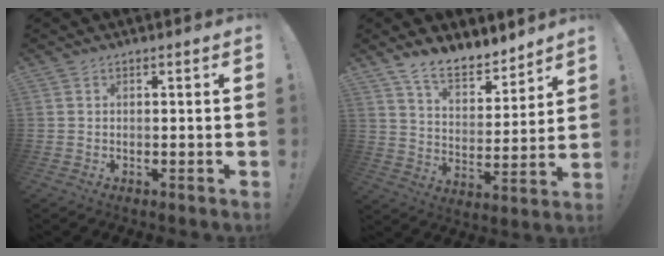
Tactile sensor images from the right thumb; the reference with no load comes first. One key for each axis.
{"total": 11.0, "fx": 9.4, "fy": 4.2, "fz": 4.1, "tx": -0.078, "ty": -0.065, "tz": 0.177}